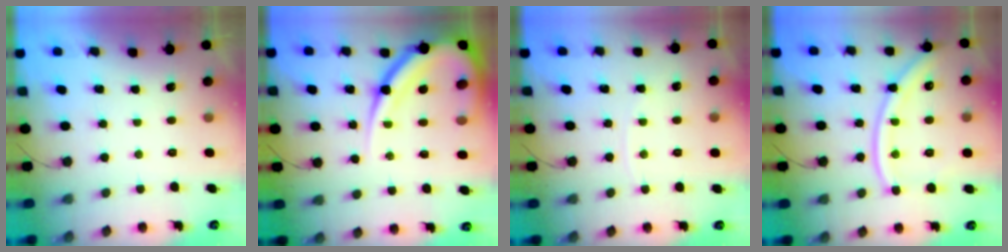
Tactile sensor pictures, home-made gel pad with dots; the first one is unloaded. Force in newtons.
{"total": 19.8, "press": 19.7, "slide": 1.7}
{"total": 4.0, "press": 4.0, "slide": 0.5}
{"total": 15.0, "press": 14.9, "slide": 1.8}